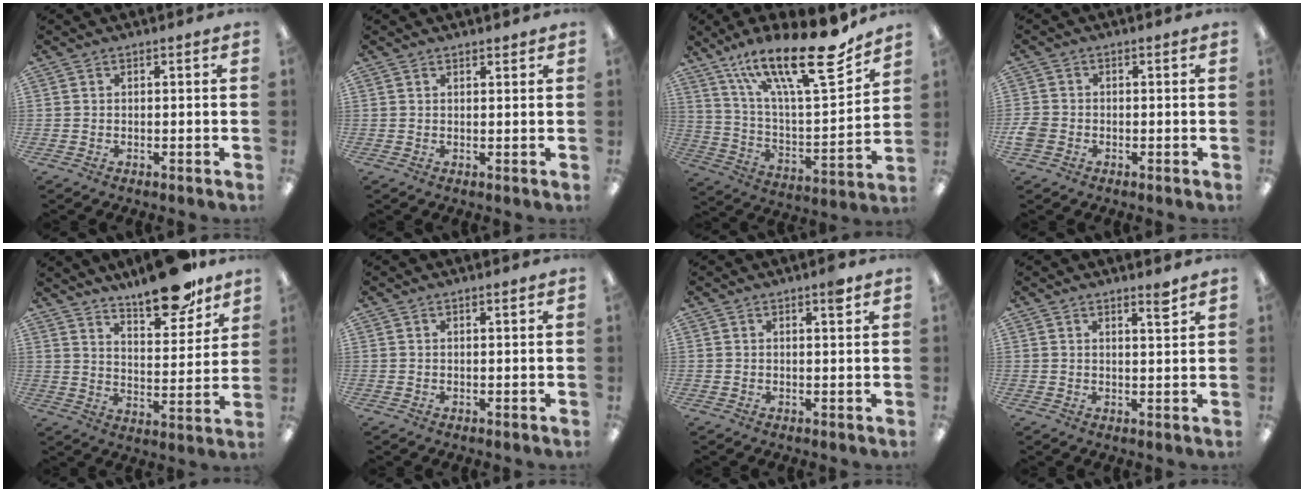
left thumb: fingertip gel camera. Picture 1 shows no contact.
{"total": 1.2, "force": [1.1, 0.3, 0.3], "torque": [0.001, -0.005, 0.019]}
{"total": 25.2, "force": [17.6, 6.0, 16.9], "torque": [-0.272, -0.112, 0.289]}
{"total": 3.2, "force": [-1.0, 2.6, 1.6], "torque": [-0.031, 0.006, -0.018]}
{"total": 14.9, "force": [12.3, 4.8, 6.8], "torque": [-0.082, -0.088, 0.212]}
{"total": 0.8, "force": [0.6, 0.0, 0.5], "torque": [-0.010, -0.001, 0.011]}
{"total": 2.6, "force": [1.8, 0.4, 1.9], "torque": [-0.025, -0.004, 0.027]}
{"total": 3.1, "force": [2.5, 0.1, 1.9], "torque": [-0.027, -0.013, 0.039]}